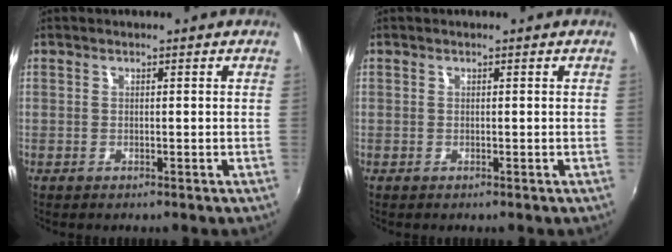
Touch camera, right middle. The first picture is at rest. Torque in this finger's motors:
{"motor_torque": [0.00, 0.00, 0.00, 0.00]}